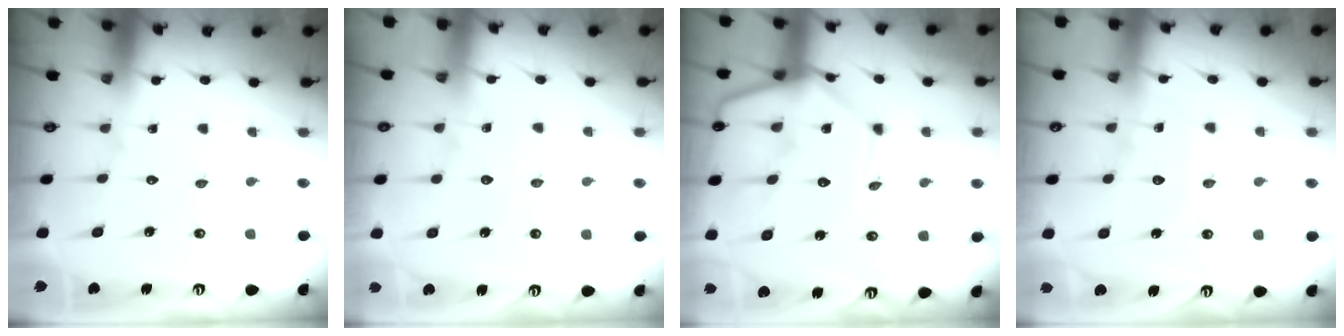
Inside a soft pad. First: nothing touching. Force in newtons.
{"total": 5.0, "press": 5.0, "slide": 0.4}
{"total": 14.4, "press": 14.4, "slide": 1.2}
{"total": 6.4, "press": 6.4, "slide": 0.7}